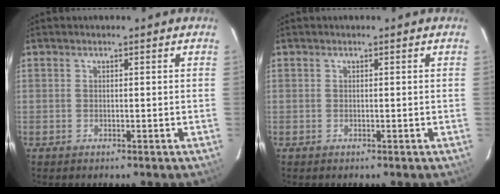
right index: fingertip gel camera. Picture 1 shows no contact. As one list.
[{"total": 0.0}]